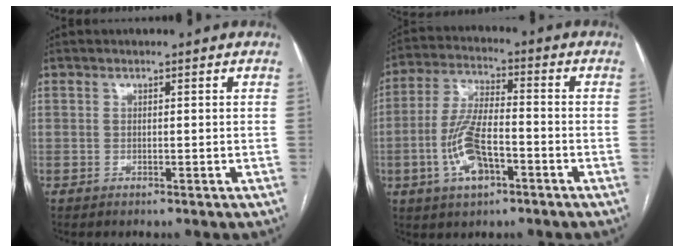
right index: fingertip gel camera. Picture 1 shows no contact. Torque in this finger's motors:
{"motor_torque": [0.43, -0.28, 0.30, 0.08]}